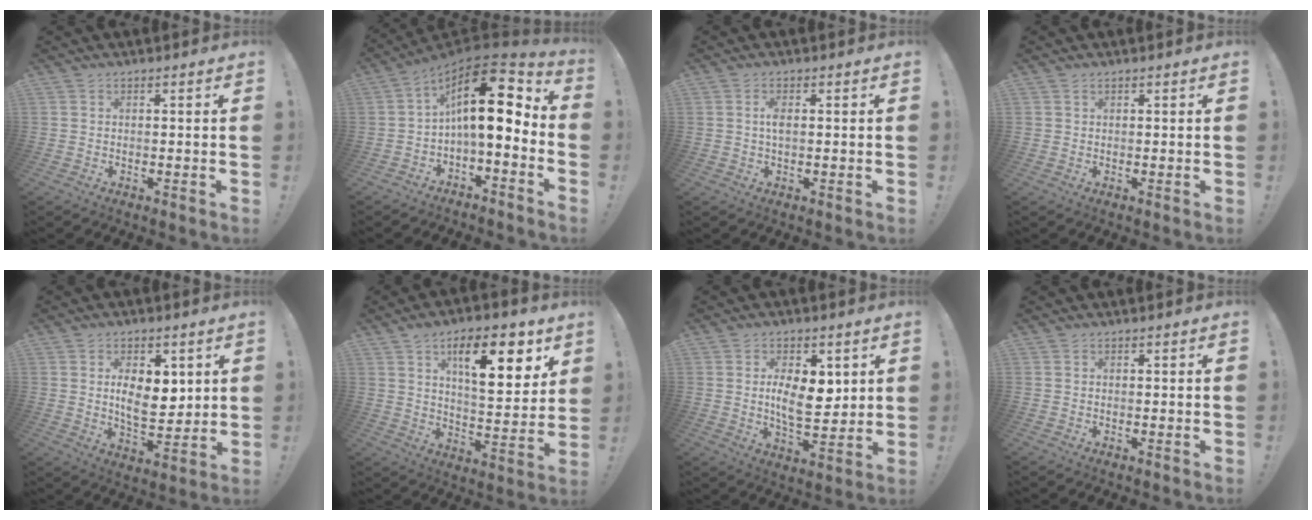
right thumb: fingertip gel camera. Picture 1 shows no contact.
{"total": 16.4, "force": [3.4, 6.2, 14.8], "torque": [-0.244, -0.015, 0.055]}
{"total": 2.5, "force": [0.1, 0.9, 2.3], "torque": [-0.040, 0.003, -0.003]}
{"total": 0.6, "force": [0.5, 0.3, 0.2], "torque": [-0.009, 0.002, 0.010]}
{"total": 10.0, "force": [2.6, 6.4, 7.3], "torque": [-0.096, -0.015, 0.045]}
{"total": 16.9, "force": [8.2, 6.6, 13.2], "torque": [-0.182, -0.034, 0.127]}
{"total": 10.1, "force": [2.1, 5.7, 8.1], "torque": [-0.127, -0.010, 0.038]}
{"total": 0.0}